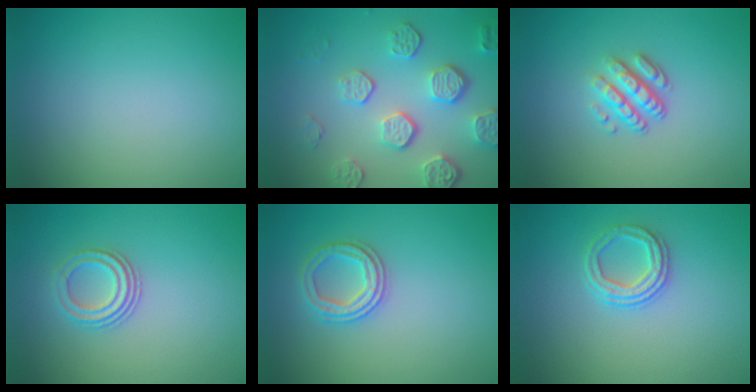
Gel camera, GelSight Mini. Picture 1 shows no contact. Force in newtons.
{"total": 5.4, "press": 4.1, "slide": 3.6}
{"total": 3.3, "press": 2.4, "slide": 2.2}
{"total": 2.8, "press": 2.2, "slide": 1.7}
{"total": 2.5, "press": 2.4, "slide": 0.6}
{"total": 2.7, "press": 2.4, "slide": 1.2}